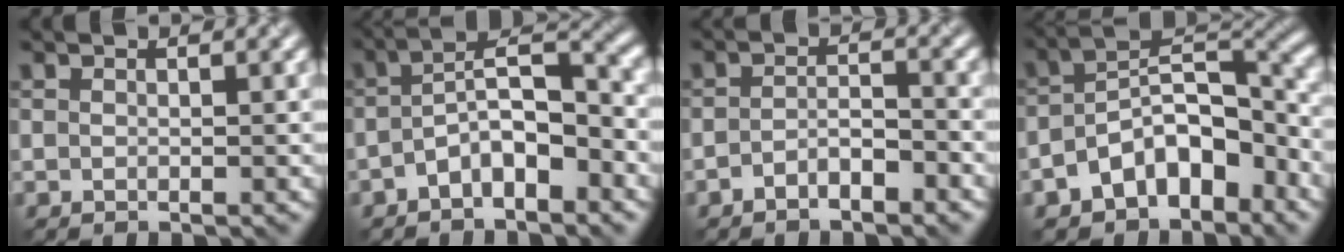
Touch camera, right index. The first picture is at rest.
{"total": 5.3, "force": [-2.2, 2.0, 4.4], "torque": [-0.078, 0.018, -0.045]}
{"total": 2.2, "force": [-1.4, 0.7, 1.6], "torque": [-0.031, 0.010, -0.029]}
{"total": 7.4, "force": [-3.9, 4.1, 4.8], "torque": [-0.060, 0.017, -0.083]}